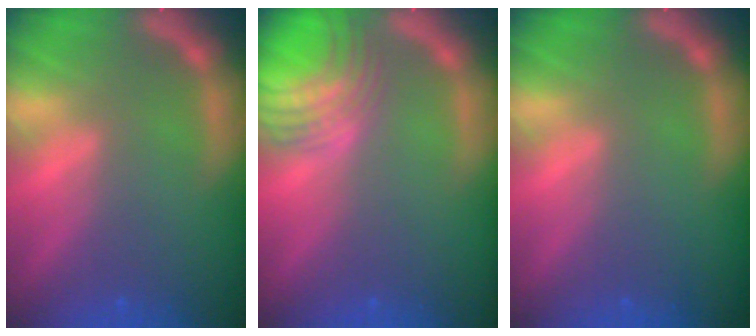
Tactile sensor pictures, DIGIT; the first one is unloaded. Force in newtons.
{"total": 7.0}
{"total": 0.0}